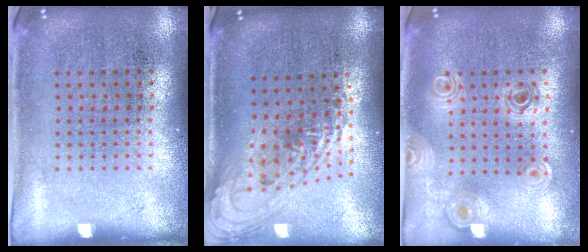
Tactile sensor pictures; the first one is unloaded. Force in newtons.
{"total": 1.5, "press": 1.2, "slide": 1.0}
{"total": 0.8, "press": 0.8, "slide": 0.1}